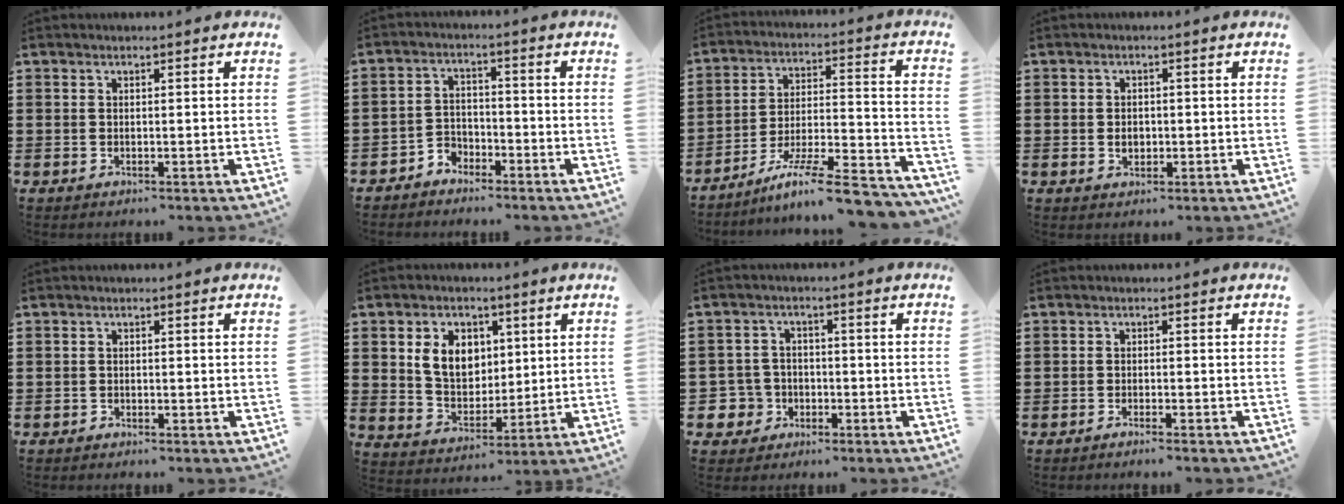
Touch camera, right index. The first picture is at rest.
{"total": 3.2, "force": [-2.8, 1.5, 0.1], "torque": [-0.012, 0.006, -0.061]}
{"total": 10.6, "force": [-8.5, 0.7, 6.3], "torque": [-0.100, 0.011, -0.164]}
{"total": 1.7, "force": [-0.2, 1.3, 1.1], "torque": [-0.024, 0.006, -0.005]}
{"total": 0.8, "force": [-0.7, 0.3, 0.0], "torque": [-0.001, 0.004, -0.016]}
{"total": 7.7, "force": [2.2, 5.9, 4.4], "torque": [-0.101, 0.010, 0.035]}
{"total": 4.8, "force": [-1.9, 4.2, 1.3], "torque": [-0.063, 0.001, -0.044]}
{"total": 1.3, "force": [-1.2, -0.1, 0.4], "torque": [-0.008, 0.001, -0.023]}